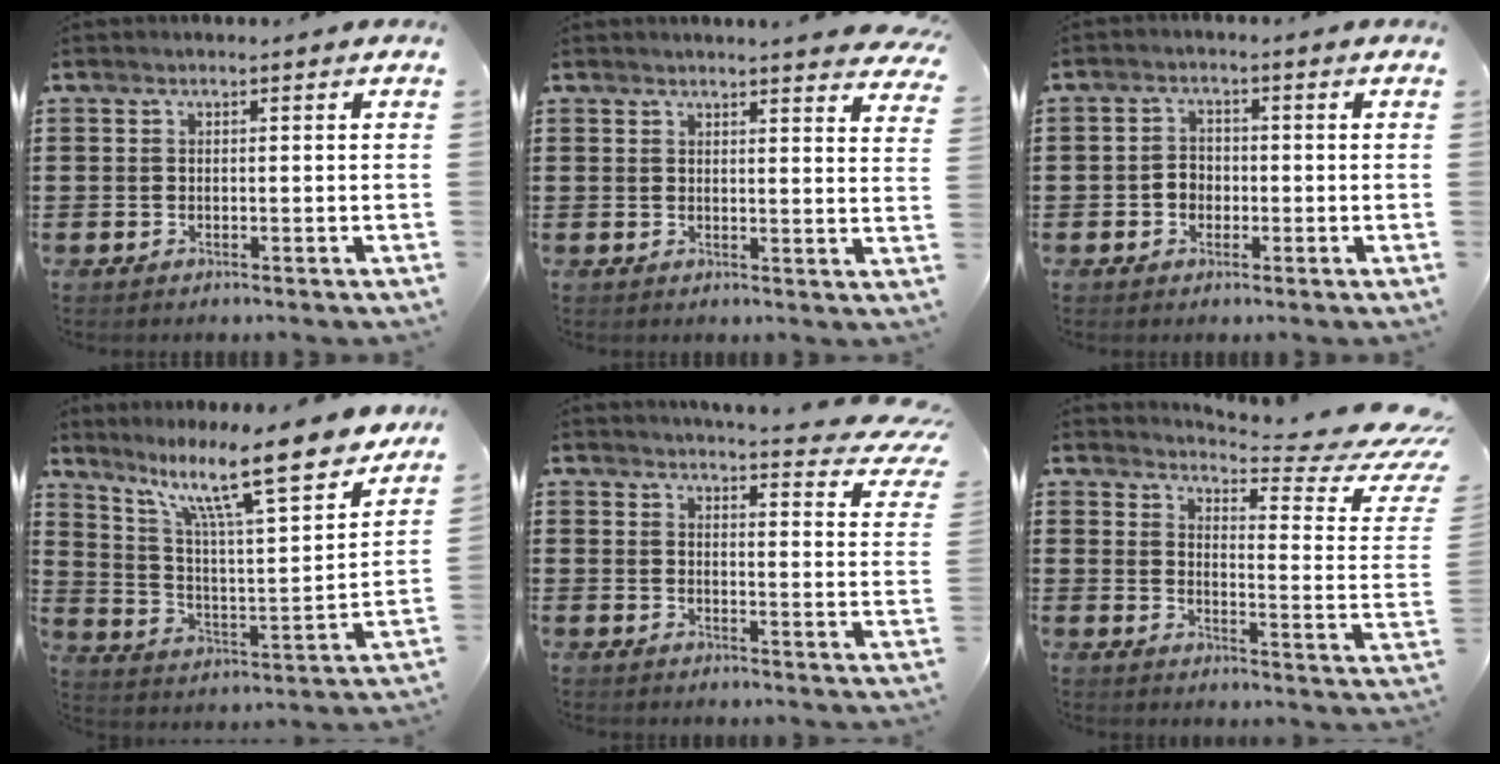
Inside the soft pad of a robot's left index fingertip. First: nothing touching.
{"total": 3.0, "force": [2.9, -0.6, 0.5], "torque": [-0.013, -0.015, 0.052]}
{"total": 2.5, "force": [-0.9, 2.1, 1.0], "torque": [-0.026, 0.005, -0.020]}
{"total": 14.2, "force": [10.5, 2.0, 9.4], "torque": [-0.190, -0.056, 0.171]}
{"total": 4.7, "force": [4.3, 0.0, 2.0], "torque": [-0.044, -0.034, 0.067]}
{"total": 6.0, "force": [5.1, 0.2, 3.2], "torque": [-0.055, -0.057, 0.080]}